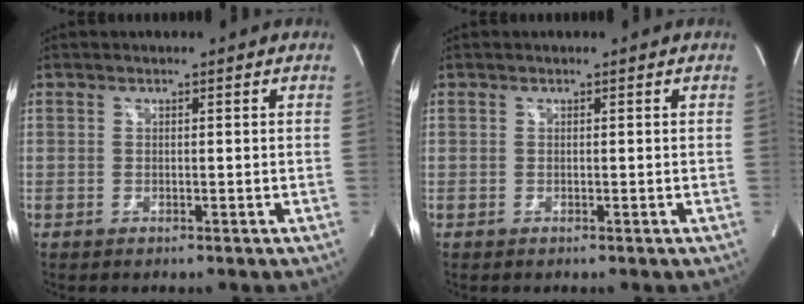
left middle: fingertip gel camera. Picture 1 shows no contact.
{"total": 0.0}